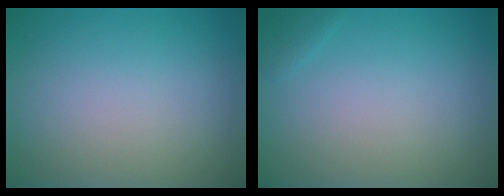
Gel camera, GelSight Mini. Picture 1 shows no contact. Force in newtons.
{"total": 0.7, "press": 0.7, "slide": 0.1}